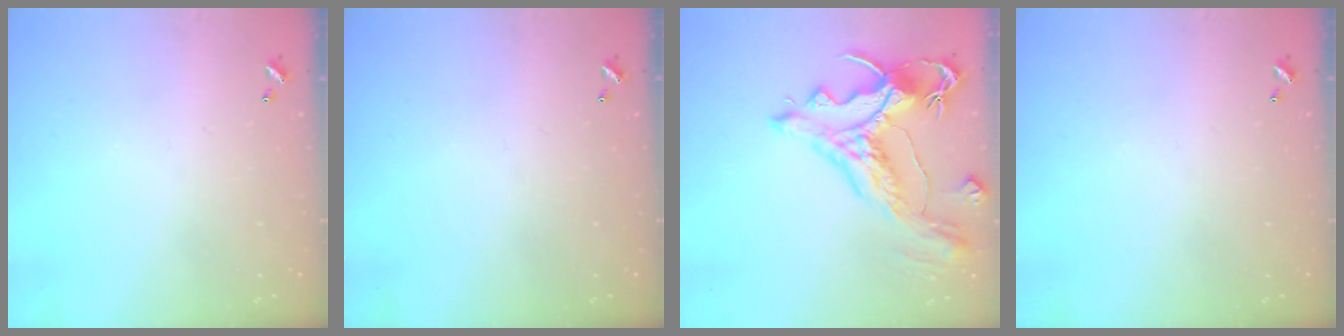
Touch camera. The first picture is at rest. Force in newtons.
{"total": 0.0}
{"total": 5.1, "press": 4.8, "slide": 1.7}
{"total": 0.0}